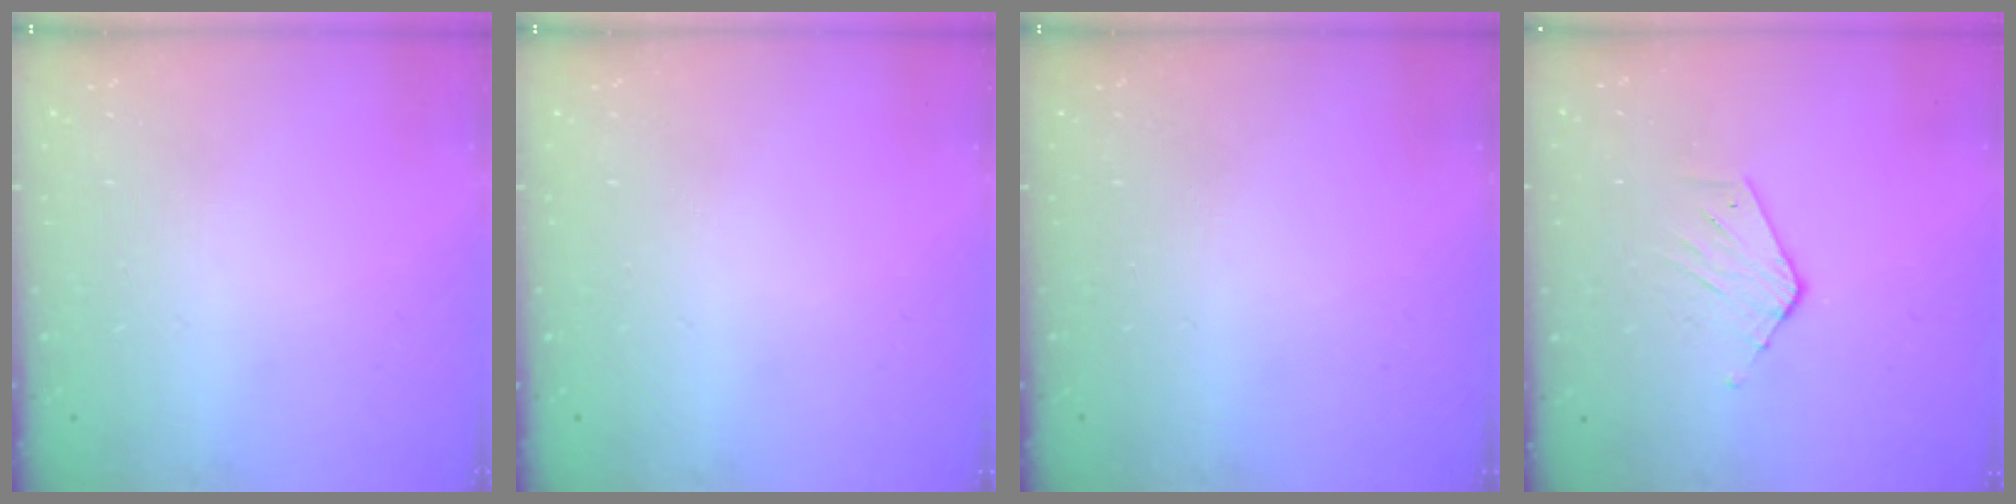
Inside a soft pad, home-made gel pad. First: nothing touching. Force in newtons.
{"total": 0.0}
{"total": 0.0}
{"total": 3.3, "press": 3.3, "slide": 0.2}